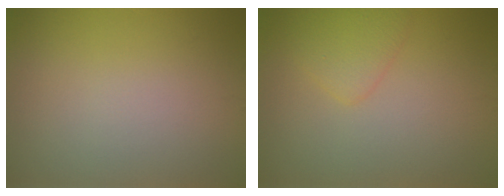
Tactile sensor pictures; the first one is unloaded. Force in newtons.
{"total": 2.0, "press": 2.0, "slide": 0.2}